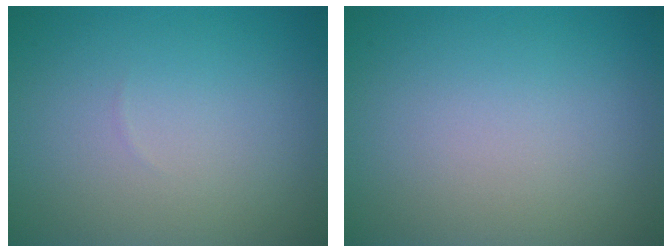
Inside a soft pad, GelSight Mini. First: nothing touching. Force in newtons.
{"total": 0.0}